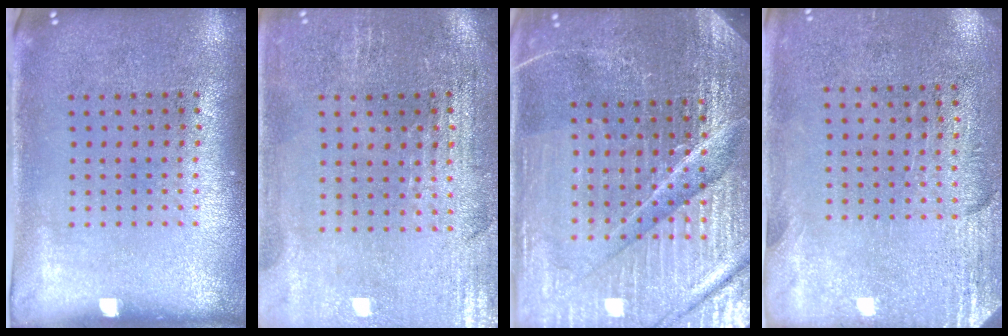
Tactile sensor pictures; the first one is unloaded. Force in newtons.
{"total": 0.8, "press": 0.7, "slide": 0.5}
{"total": 5.9, "press": 5.3, "slide": 2.4}
{"total": 2.8, "press": 2.4, "slide": 1.4}